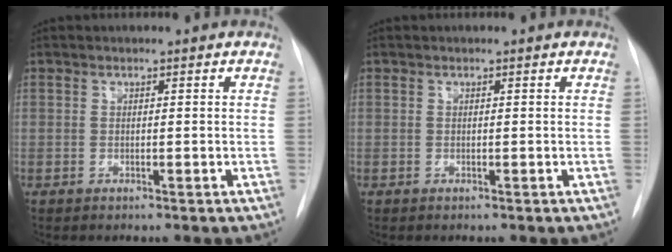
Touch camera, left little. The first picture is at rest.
{"total": 0.0}